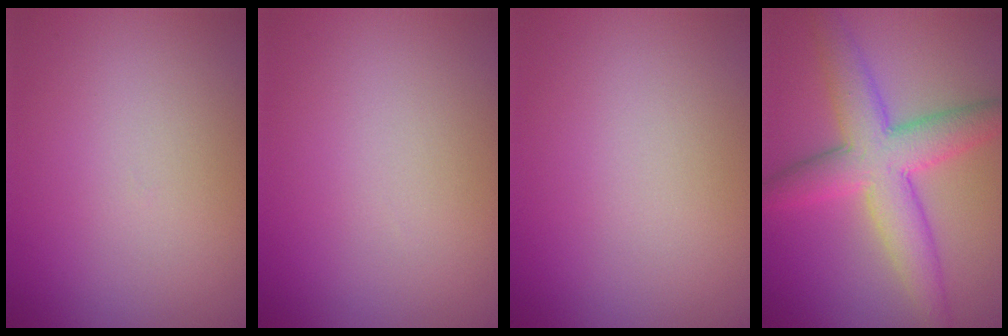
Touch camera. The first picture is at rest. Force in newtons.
{"total": 0.0}
{"total": 0.0}
{"total": 7.0, "press": 7.0, "slide": 0.1}